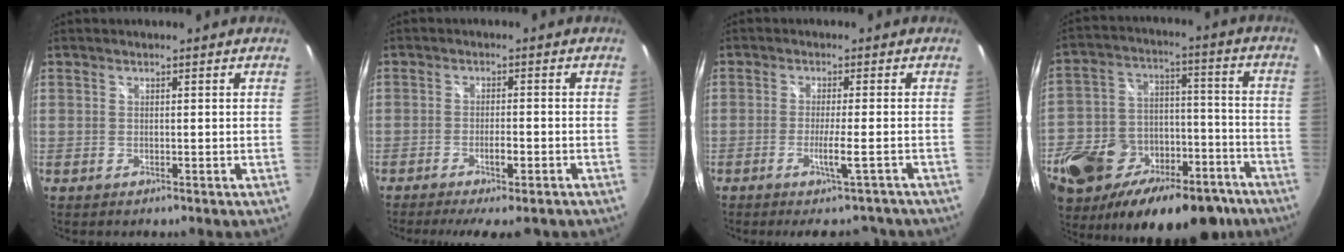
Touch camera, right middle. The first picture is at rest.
{"total": 6.9, "force": [-4.7, 1.4, 4.8], "torque": [-0.099, -0.016, -0.072]}
{"total": 6.4, "force": [-5.1, -0.1, 3.8], "torque": [-0.058, -0.014, -0.078]}
{"total": 31.0, "force": [-19.2, 16.5, 17.8], "torque": [-0.351, -0.005, -0.274]}